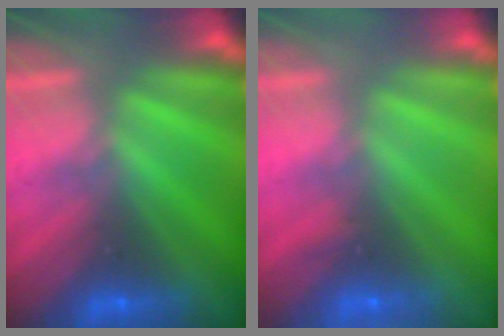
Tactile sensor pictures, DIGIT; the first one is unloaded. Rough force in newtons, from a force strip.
{"total": 2.3}